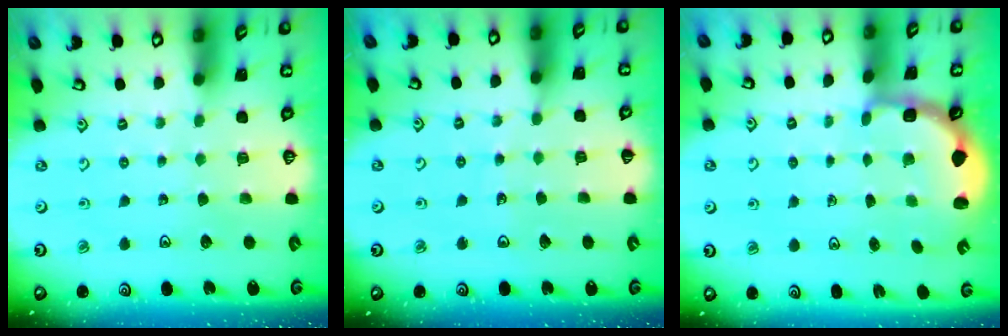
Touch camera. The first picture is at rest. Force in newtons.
{"total": 2.2, "press": 2.2, "slide": 0.2}
{"total": 2.7, "press": 2.1, "slide": 1.7}